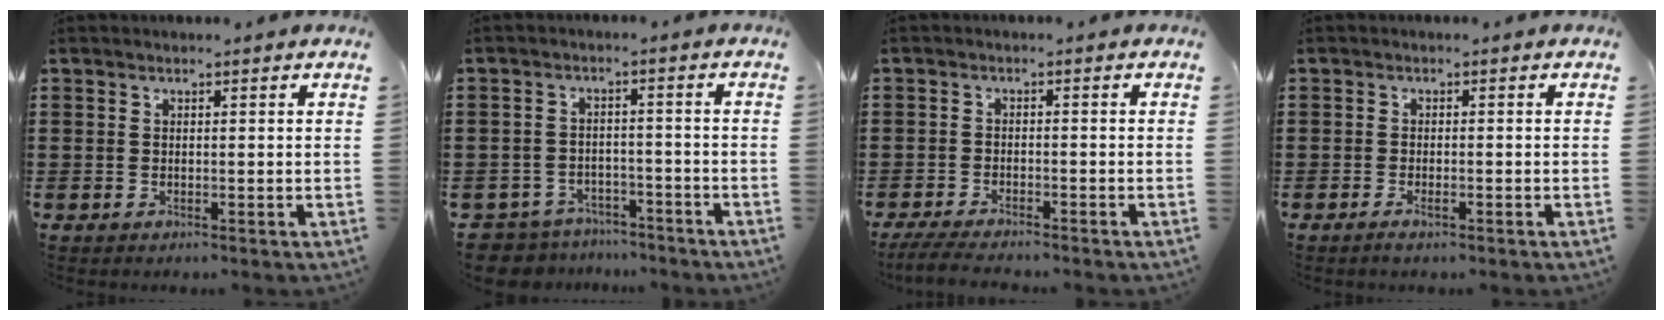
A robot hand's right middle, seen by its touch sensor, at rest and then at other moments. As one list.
[{"total": 4.2, "force": [-4.1, 0.8, -0.3], "torque": [-0.010, -0.002, -0.091]}, {"total": 3.4, "force": [-3.2, 0.2, 1.0], "torque": [-0.033, -0.009, -0.068]}, {"total": 1.2, "force": [-0.7, 0.3, 0.9], "torque": [-0.017, -0.004, -0.012]}]